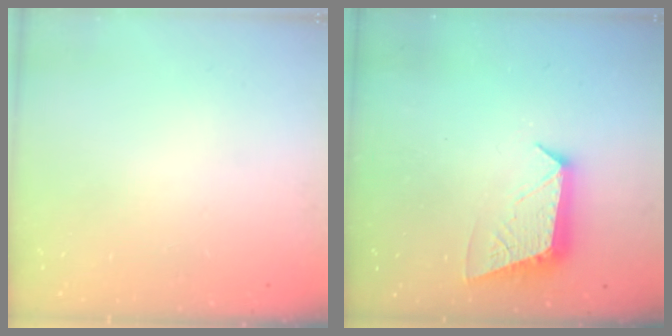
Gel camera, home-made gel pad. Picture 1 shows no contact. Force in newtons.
{"total": 9.5, "press": 9.5, "slide": 0.6}